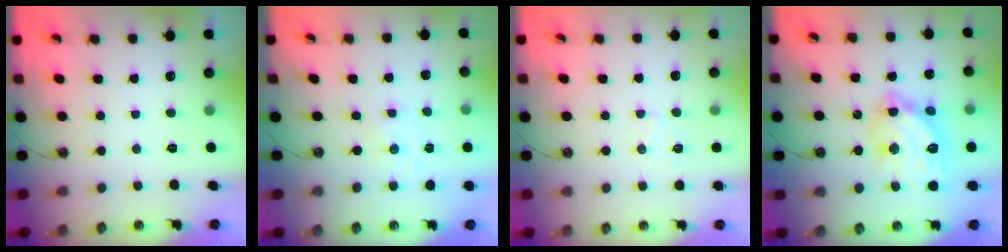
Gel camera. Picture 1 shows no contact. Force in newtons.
{"total": 0.0}
{"total": 5.8, "press": 5.8, "slide": 0.8}
{"total": 15.1, "press": 15.1, "slide": 1.5}